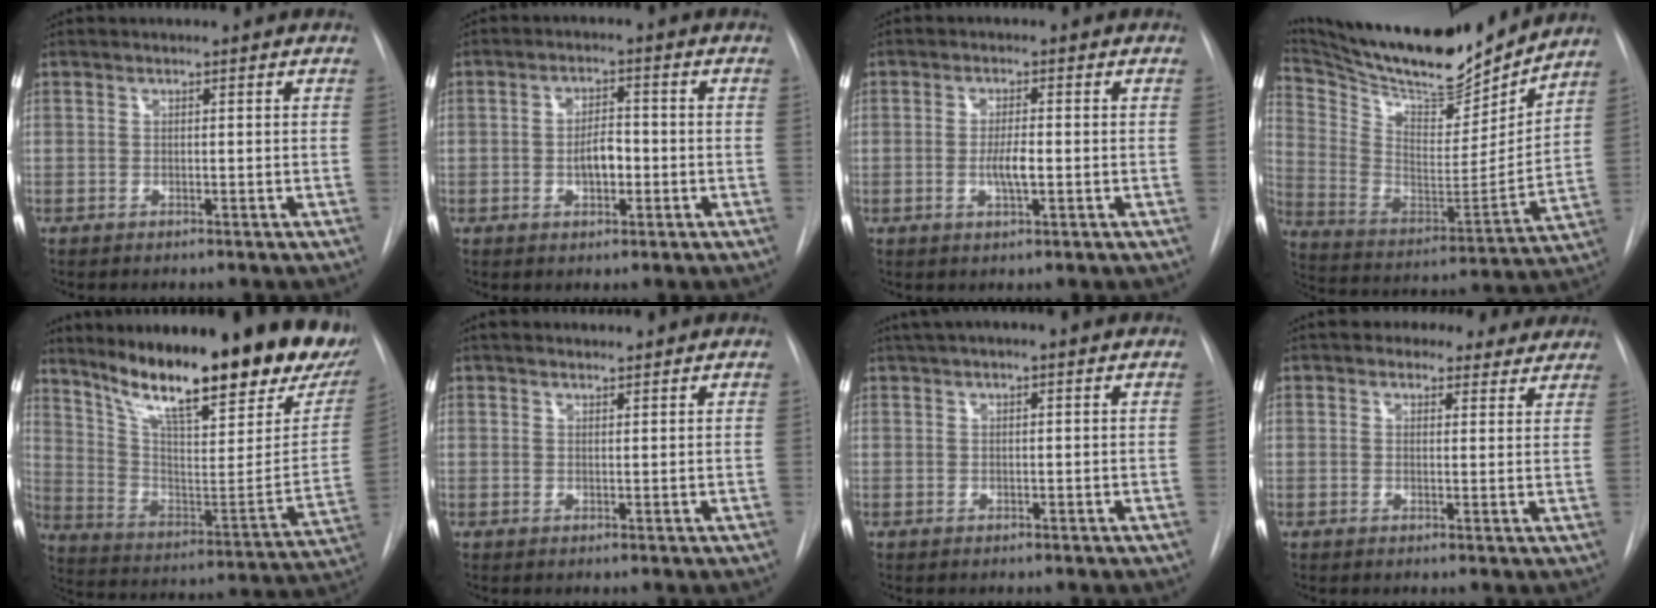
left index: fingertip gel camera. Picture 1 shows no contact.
{"total": 3.9, "force": [-0.8, 1.8, 3.3], "torque": [-0.055, 0.006, -0.012]}
{"total": 3.2, "force": [-0.5, 0.5, 3.1], "torque": [-0.061, -0.003, -0.008]}
{"total": 22.0, "force": [20.2, 3.8, 7.9], "torque": [-0.154, -0.025, 0.327]}
{"total": 28.7, "force": [21.4, 5.7, 18.3], "torque": [-0.285, -0.052, 0.309]}
{"total": 4.5, "force": [4.1, 0.9, 1.6], "torque": [-0.019, 0.026, 0.065]}
{"total": 3.8, "force": [2.7, 0.3, 2.7], "torque": [-0.047, 0.033, 0.047]}
{"total": 7.9, "force": [6.9, 3.6, 1.0], "torque": [0.015, 0.010, 0.067]}